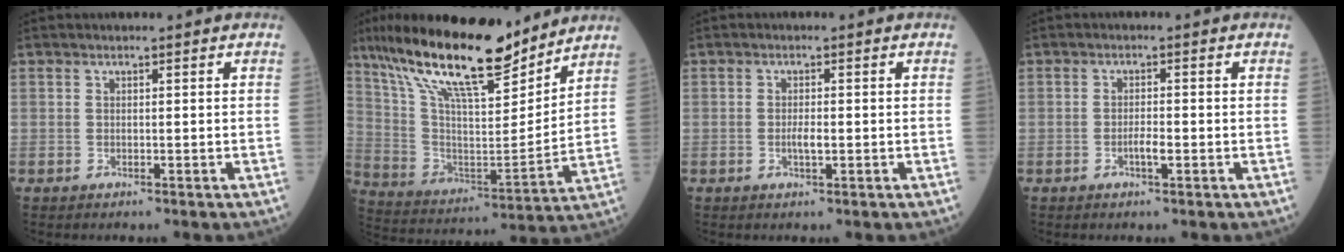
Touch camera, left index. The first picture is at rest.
{"total": 20.8, "force": [16.5, 3.9, 12.1], "torque": [-0.222, 0.008, 0.299]}
{"total": 1.7, "force": [-0.3, 0.4, 1.6], "torque": [-0.033, 0.000, -0.006]}
{"total": 1.9, "force": [-0.7, 0.3, 1.7], "torque": [-0.032, 0.001, -0.013]}